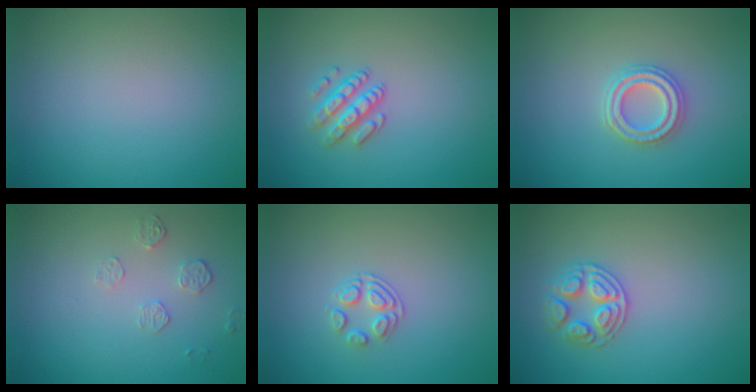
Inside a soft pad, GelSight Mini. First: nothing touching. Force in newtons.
{"total": 2.5, "press": 2.3, "slide": 0.9}
{"total": 2.9, "press": 2.5, "slide": 1.4}
{"total": 1.5, "press": 0.8, "slide": 1.3}
{"total": 1.8, "press": 1.2, "slide": 1.4}
{"total": 2.7, "press": 2.7, "slide": 0.3}